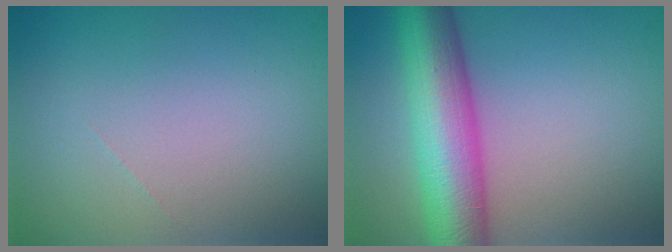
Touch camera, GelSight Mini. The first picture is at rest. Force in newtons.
{"total": 9.7, "press": 9.7, "slide": 0.3}